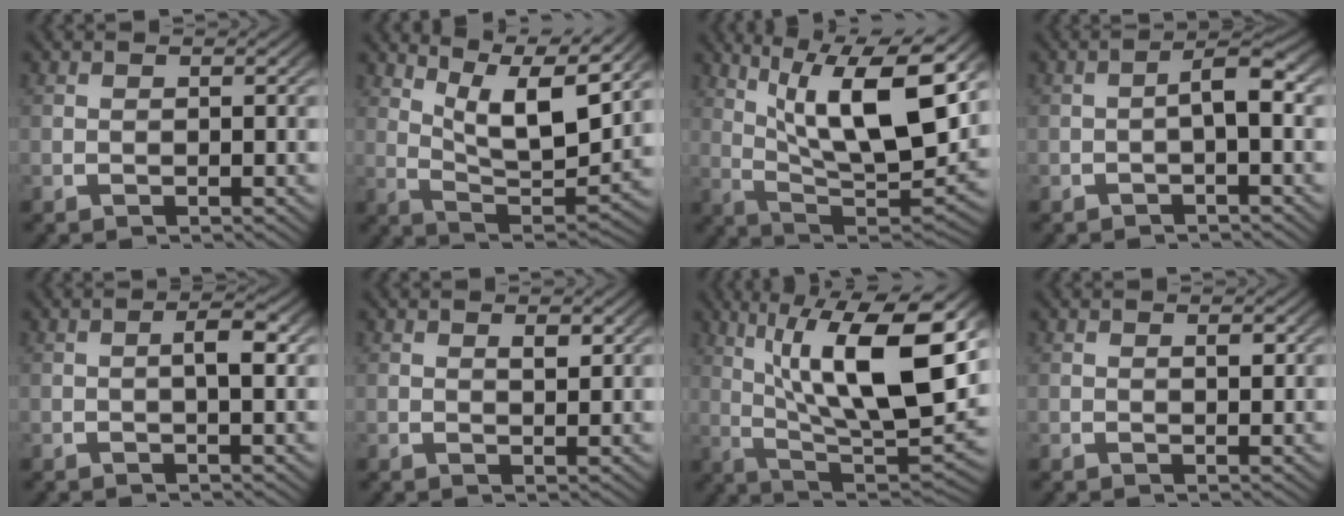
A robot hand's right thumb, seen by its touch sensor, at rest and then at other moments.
{"total": 11.1, "force": [4.5, 5.7, 8.4], "torque": [-0.133, -0.011, 0.070]}
{"total": 13.1, "force": [2.5, 6.9, 10.9], "torque": [-0.198, -0.043, 0.056]}
{"total": 3.0, "force": [-0.3, 1.2, 2.8], "torque": [-0.054, 0.001, -0.004]}
{"total": 2.3, "force": [0.3, 0.8, 2.2], "torque": [-0.037, 0.006, 0.001]}
{"total": 1.1, "force": [0.7, 0.3, 0.8], "torque": [-0.006, -0.003, 0.015]}
{"total": 14.2, "force": [1.7, 6.8, 12.4], "torque": [-0.216, -0.043, 0.054]}
{"total": 0.8, "force": [0.4, 0.2, 0.6], "torque": [-0.007, -0.001, 0.008]}